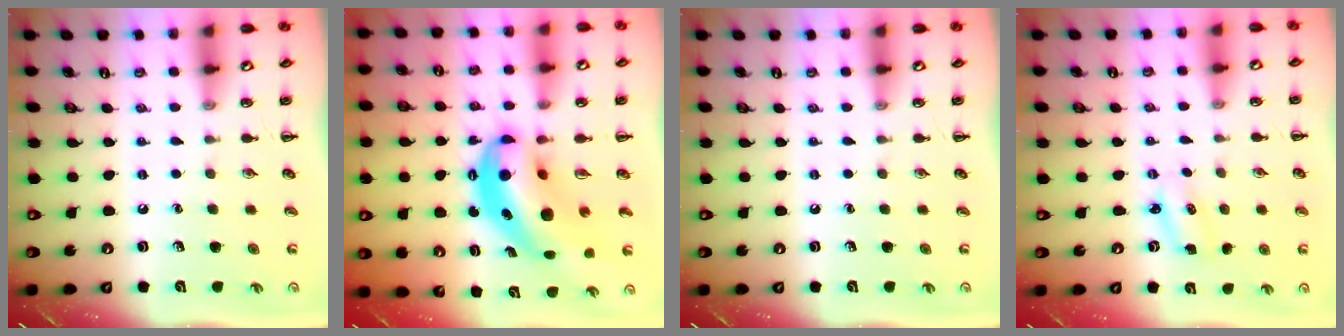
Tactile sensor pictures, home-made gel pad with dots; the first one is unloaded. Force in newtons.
{"total": 11.6, "press": 11.3, "slide": 2.8}
{"total": 0.0}
{"total": 2.5, "press": 2.5, "slide": 0.4}